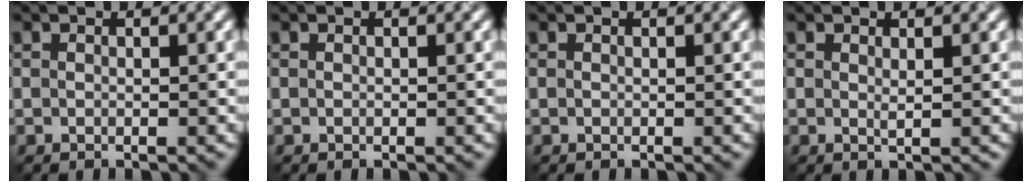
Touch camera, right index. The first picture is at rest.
{"total": 0.0}
{"total": 0.0}
{"total": 0.6, "force": [0.3, 0.0, 0.5], "torque": [-0.009, -0.002, 0.006]}